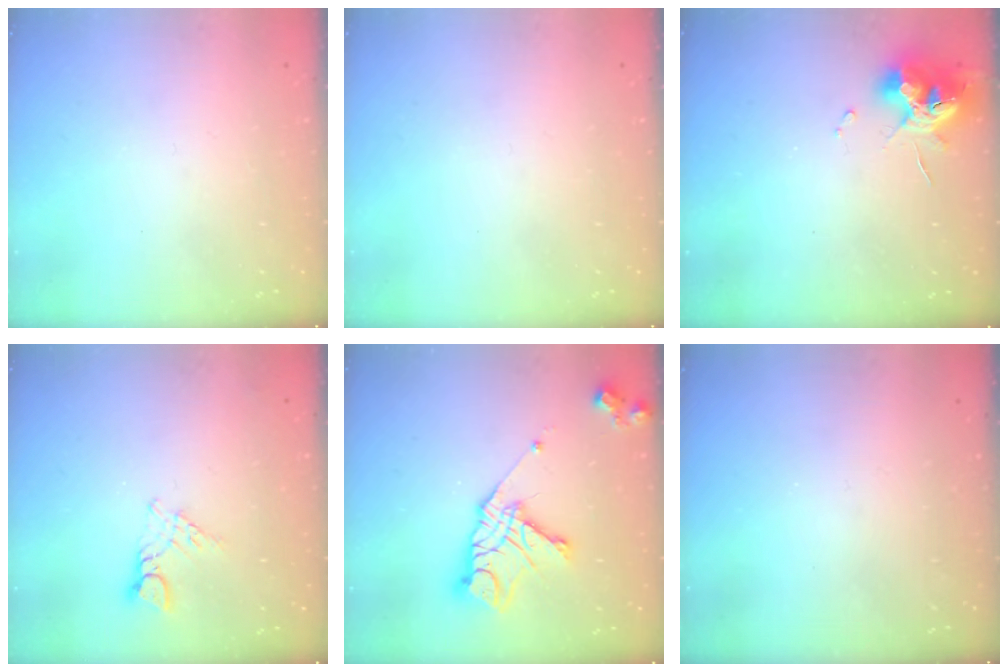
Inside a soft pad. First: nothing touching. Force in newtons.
{"total": 0.0}
{"total": 12.8, "press": 12.8, "slide": 1.0}
{"total": 3.4, "press": 3.4, "slide": 0.4}
{"total": 15.5, "press": 15.4, "slide": 1.6}
{"total": 0.0}